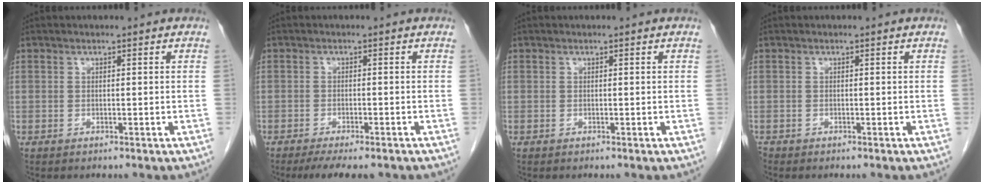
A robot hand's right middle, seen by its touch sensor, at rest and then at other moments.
{"total": 6.6, "force": [-5.3, 1.5, 3.7], "torque": [-0.050, -0.010, -0.080]}
{"total": 0.0}
{"total": 0.5, "force": [-0.5, 0.1, 0.1], "torque": [-0.006, -0.002, -0.012]}